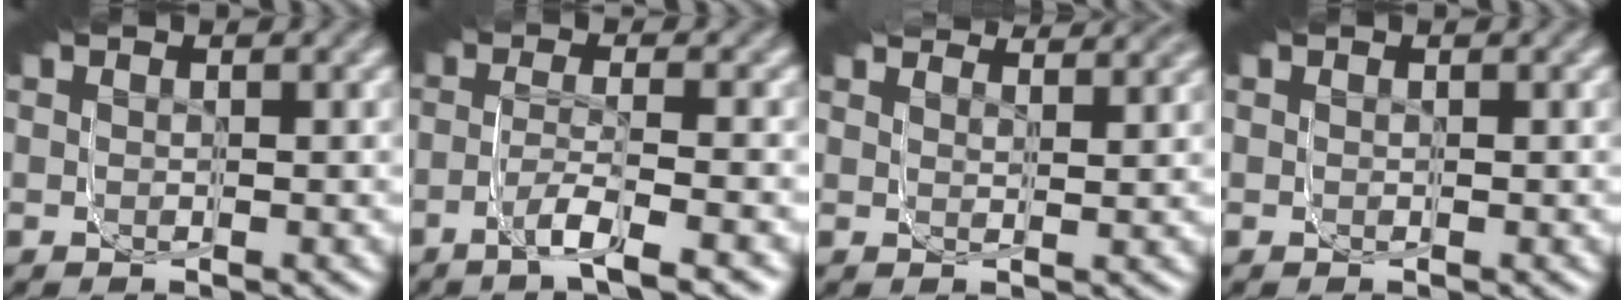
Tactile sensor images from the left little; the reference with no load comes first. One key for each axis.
{"total": 3.3, "fx": -1.5, "fy": -2.9, "fz": 0.3, "tx": -0.001, "ty": 0.024, "tz": -0.032}
{"total": 3.0, "fx": 2.4, "fy": 1.4, "fz": 1.2, "tx": -0.038, "ty": 0.026, "tz": 0.028}
{"total": 0.0}